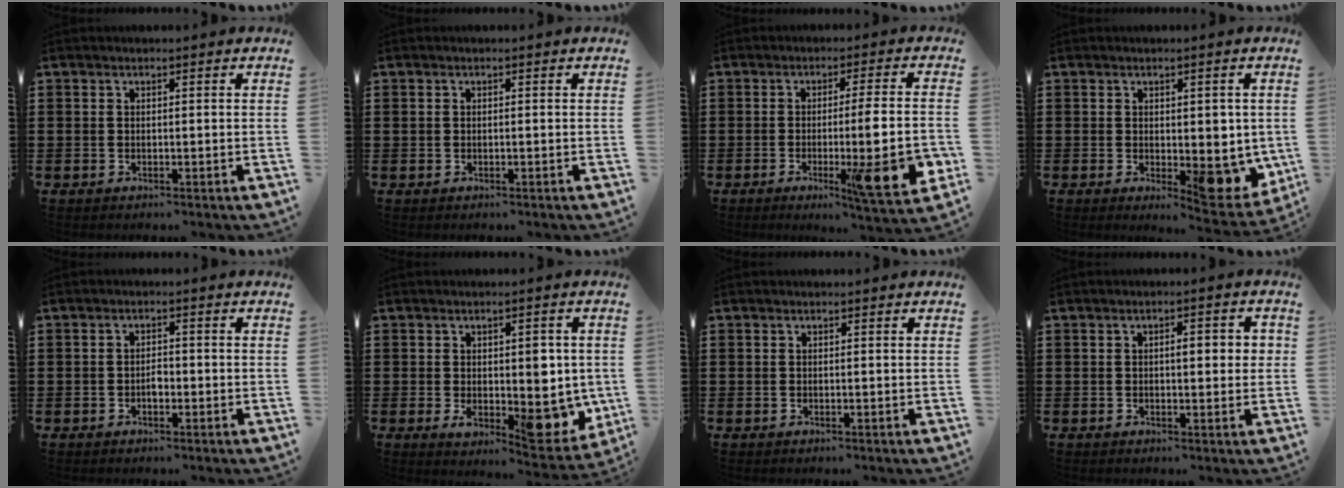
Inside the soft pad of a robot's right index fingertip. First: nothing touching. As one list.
[{"total": 0.0}, {"total": 11.5, "force": [-2.7, 1.1, 11.1], "torque": [-0.164, -0.015, -0.045]}, {"total": 6.1, "force": [0.3, 3.6, 4.9], "torque": [-0.049, -0.002, 0.004]}, {"total": 1.7, "force": [-0.6, 0.9, 1.3], "torque": [-0.027, 0.003, -0.011]}, {"total": 8.1, "force": [0.4, 4.6, 6.7], "torque": [-0.063, -0.015, 0.007]}, {"total": 0.0}, {"total": 3.0, "force": [0.3, 1.0, 2.8], "torque": [-0.044, 0.004, 0.000]}]